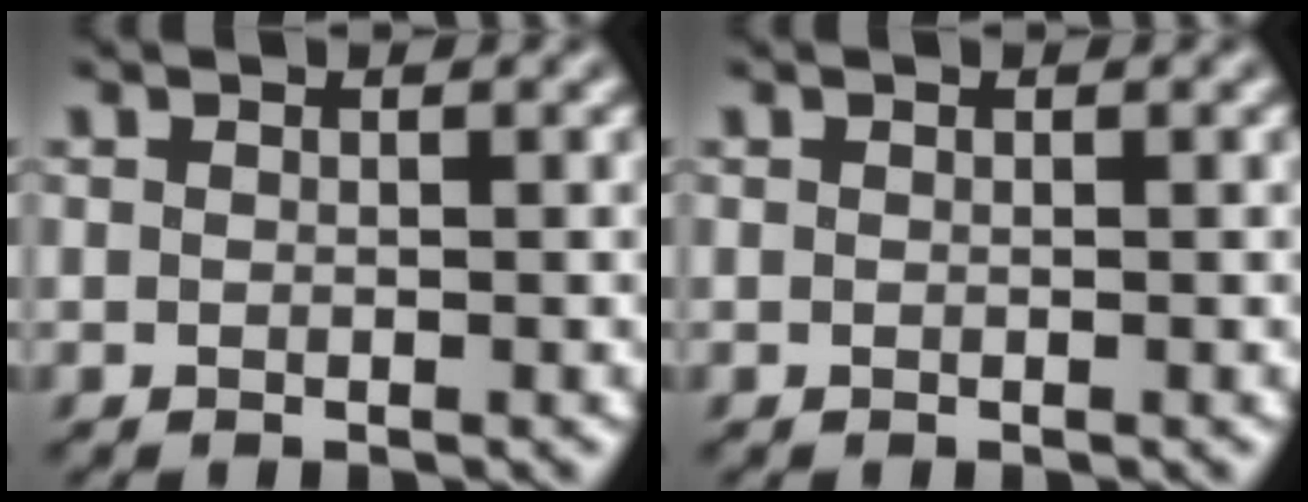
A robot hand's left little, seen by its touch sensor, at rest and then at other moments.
{"total": 0.0}